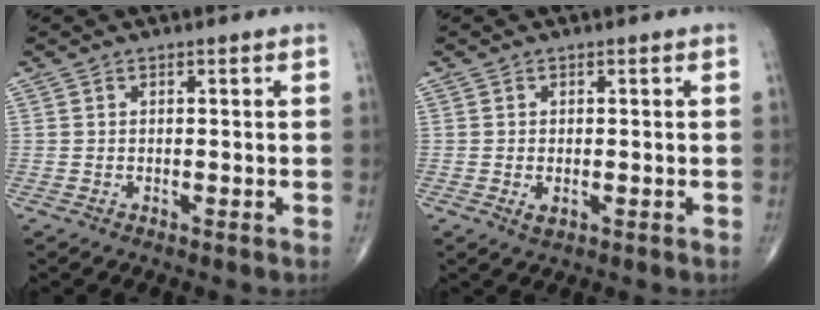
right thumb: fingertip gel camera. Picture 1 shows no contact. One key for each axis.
{"total": 1.6, "fx": -0.3, "fy": 1.0, "fz": 1.3, "tx": -0.025, "ty": -0.004, "tz": -0.004}